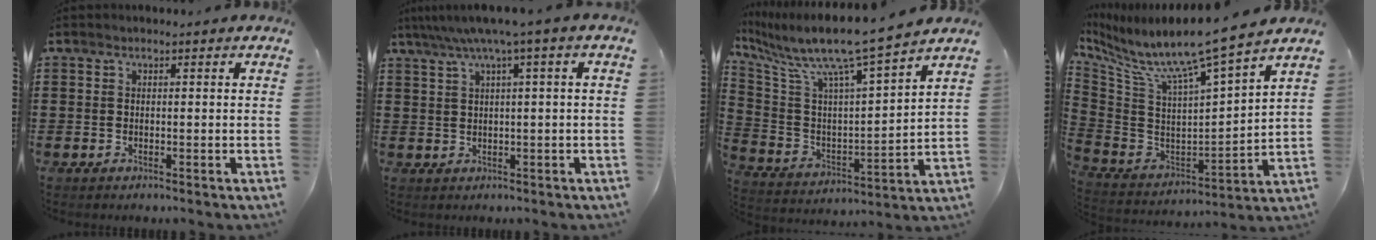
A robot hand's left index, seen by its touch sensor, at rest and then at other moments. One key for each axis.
{"total": 4.0, "fx": 1.5, "fy": -0.6, "fz": 3.7, "tx": -0.074, "ty": -0.007, "tz": 0.021}
{"total": 9.8, "fx": 8.3, "fy": -0.4, "fz": 5.3, "tx": -0.139, "ty": -0.070, "tz": 0.130}
{"total": 8.8, "fx": 7.2, "fy": -0.9, "fz": 5.0, "tx": -0.127, "ty": -0.074, "tz": 0.108}